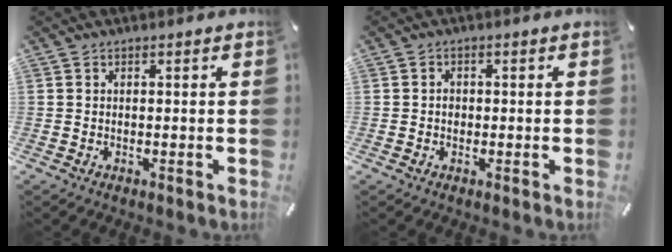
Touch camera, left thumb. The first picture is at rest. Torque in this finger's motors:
{"motor_torque": [-0.01, -0.27, 0.03, 0.17, 0.00]}